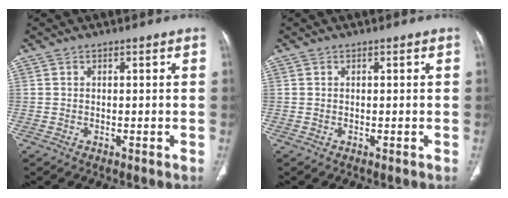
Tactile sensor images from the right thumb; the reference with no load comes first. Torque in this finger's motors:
{"motor_torque": [-0.16, 0.16, -0.02, 0.00, 0.00]}